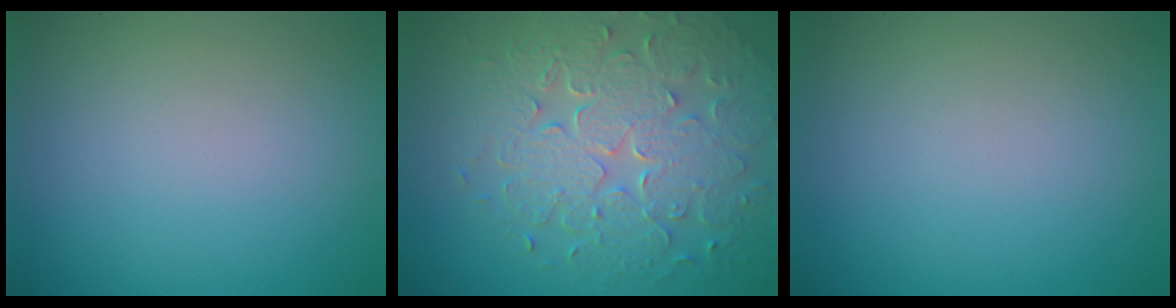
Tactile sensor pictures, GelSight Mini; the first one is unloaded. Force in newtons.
{"total": 8.3, "press": 6.0, "slide": 5.7}
{"total": 0.0}